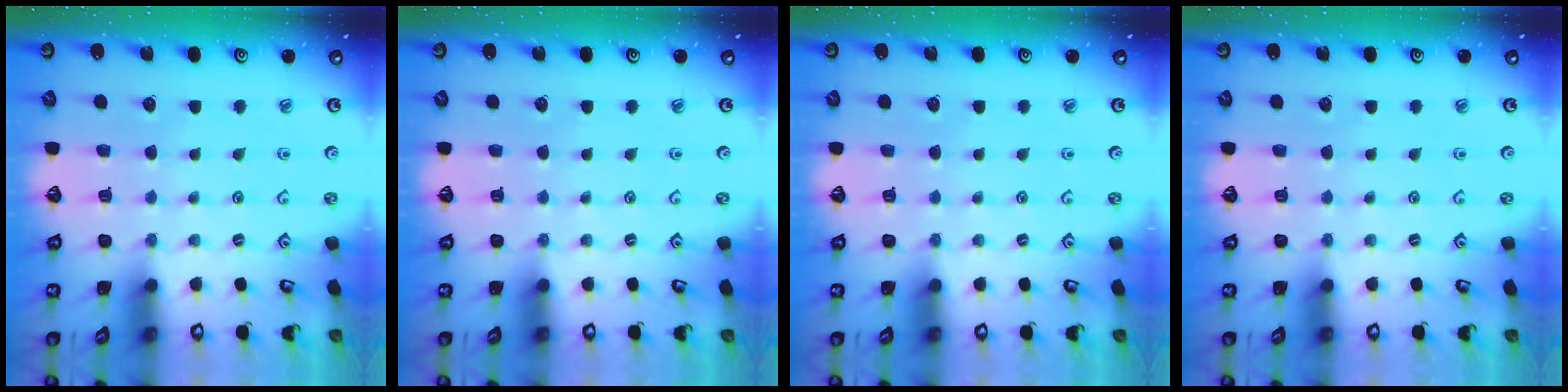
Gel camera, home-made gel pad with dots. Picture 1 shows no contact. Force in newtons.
{"total": 0.0}
{"total": 0.0}
{"total": 0.0}